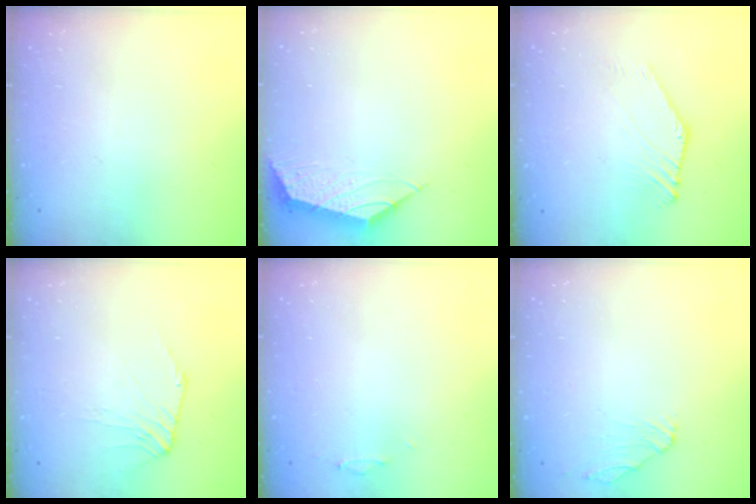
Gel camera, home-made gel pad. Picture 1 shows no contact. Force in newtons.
{"total": 1.4, "press": 1.3, "slide": 0.5}
{"total": 0.9, "press": 0.9, "slide": 0.1}
{"total": 2.4, "press": 2.3, "slide": 0.5}
{"total": 0.0}
{"total": 0.6, "press": 0.5, "slide": 0.3}